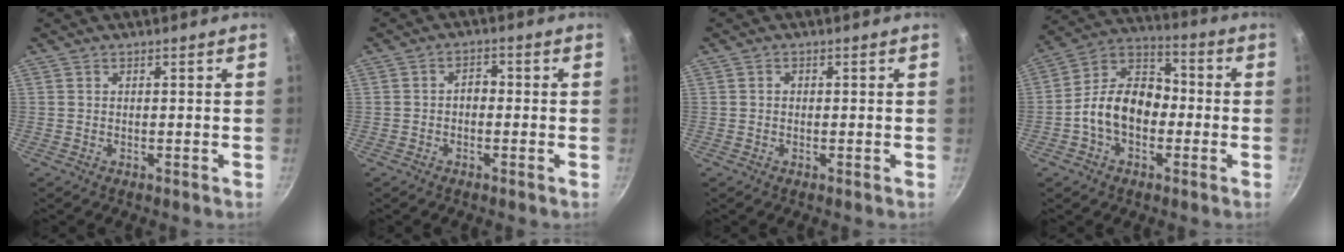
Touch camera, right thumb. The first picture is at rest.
{"total": 2.5, "force": [-0.6, 1.7, 1.7], "torque": [-0.017, 0.012, -0.014]}
{"total": 0.9, "force": [0.0, 0.8, 0.4], "torque": [-0.005, 0.005, -0.002]}
{"total": 13.2, "force": [-2.5, 9.2, 9.1], "torque": [-0.115, 0.046, -0.062]}